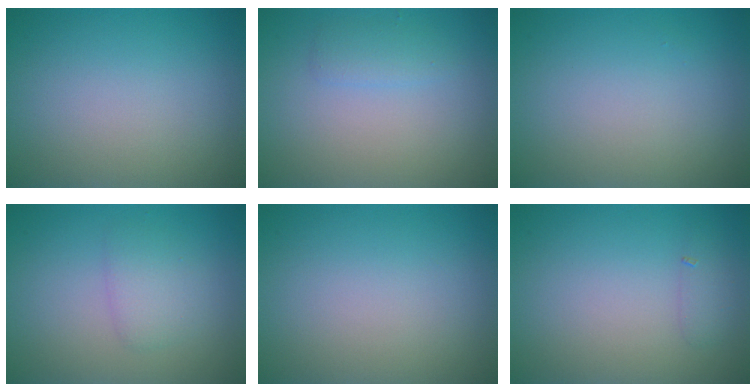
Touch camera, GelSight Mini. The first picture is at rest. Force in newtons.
{"total": 1.4, "press": 1.4, "slide": 0.1}
{"total": 0.0}
{"total": 2.1, "press": 2.1, "slide": 0.1}
{"total": 0.0}
{"total": 1.0, "press": 1.0, "slide": 0.0}